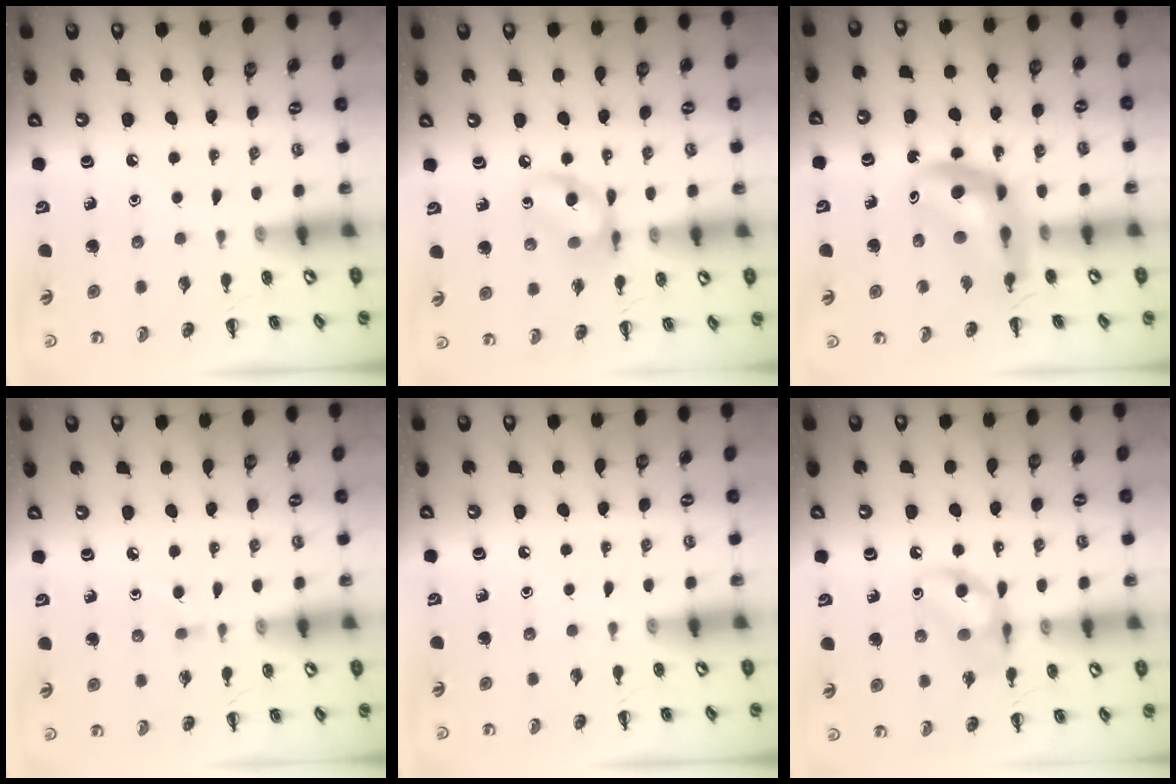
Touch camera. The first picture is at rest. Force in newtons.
{"total": 9.6, "press": 9.5, "slide": 0.8}
{"total": 11.4, "press": 10.9, "slide": 3.3}
{"total": 3.3, "press": 3.1, "slide": 1.4}
{"total": 0.0}
{"total": 11.2, "press": 11.1, "slide": 1.4}